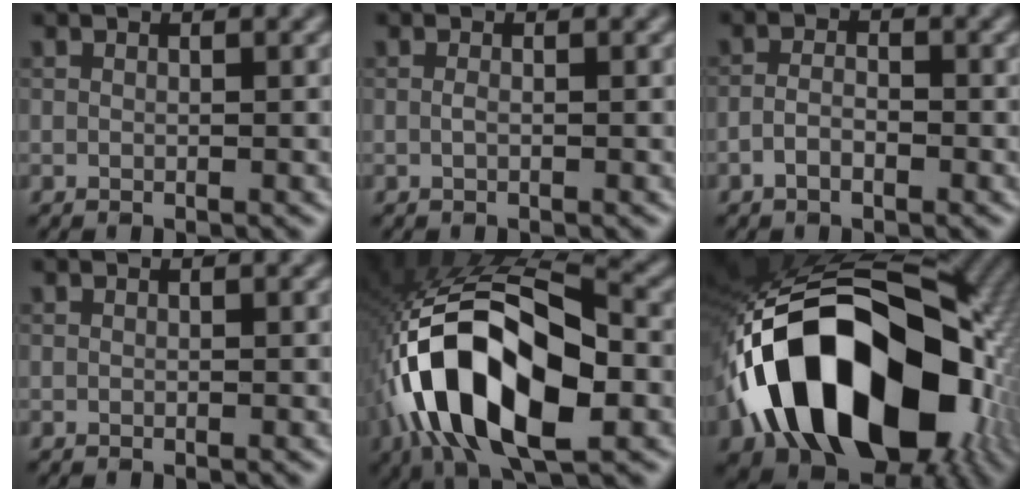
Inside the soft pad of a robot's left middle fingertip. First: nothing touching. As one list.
[{"total": 0.6, "force": [-0.1, 0.2, 0.5], "torque": [-0.013, -0.002, -0.002]}, {"total": 1.7, "force": [-1.0, 0.8, 1.2], "torque": [-0.023, 0.003, -0.023]}, {"total": 0.0}, {"total": 15.3, "force": [-4.4, 7.0, 12.9], "torque": [-0.225, 0.016, -0.089]}, {"total": 19.5, "force": [-5.5, 12.2, 14.2], "torque": [-0.261, 0.001, -0.096]}]